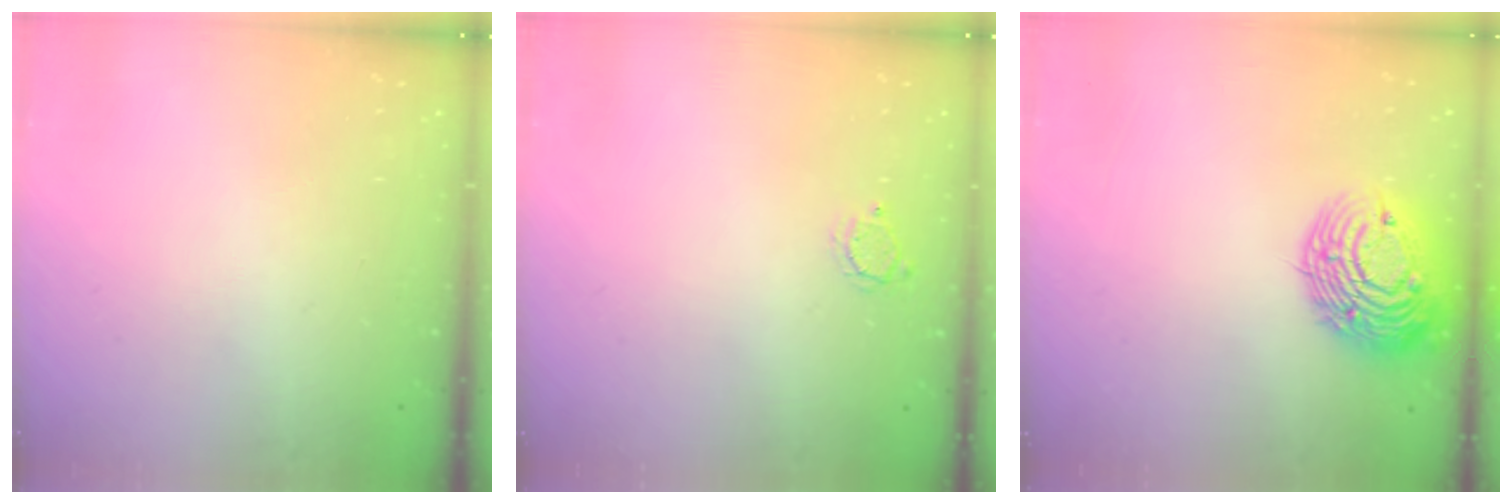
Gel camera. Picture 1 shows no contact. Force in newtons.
{"total": 2.7, "press": 2.7, "slide": 0.2}
{"total": 14.8, "press": 14.7, "slide": 1.3}